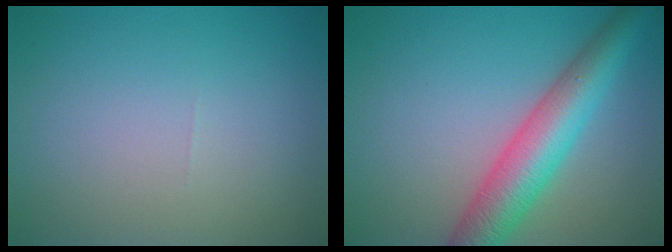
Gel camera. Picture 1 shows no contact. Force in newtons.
{"total": 6.7, "press": 6.7, "slide": 0.2}